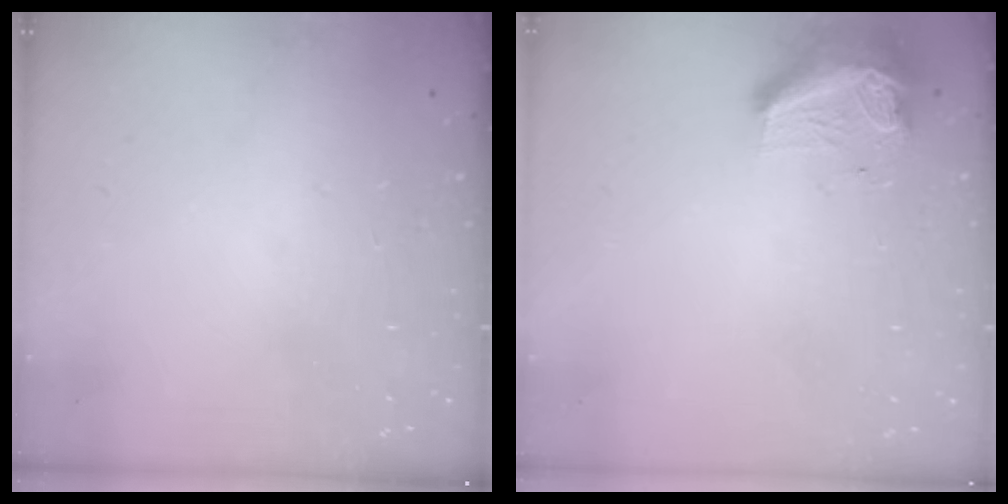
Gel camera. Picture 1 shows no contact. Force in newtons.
{"total": 9.6, "press": 9.5, "slide": 0.6}